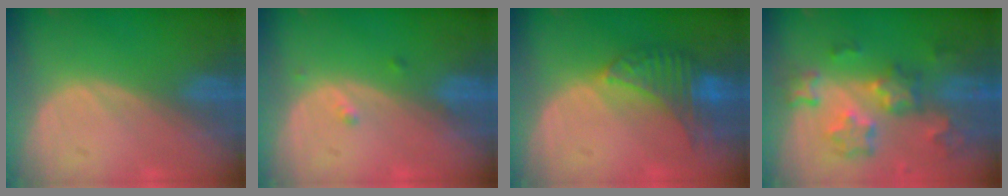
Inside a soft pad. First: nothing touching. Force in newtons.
{"total": 1.3, "press": 1.1, "slide": 0.7}
{"total": 7.4, "press": 7.1, "slide": 2.1}
{"total": 9.2, "press": 8.1, "slide": 4.5}